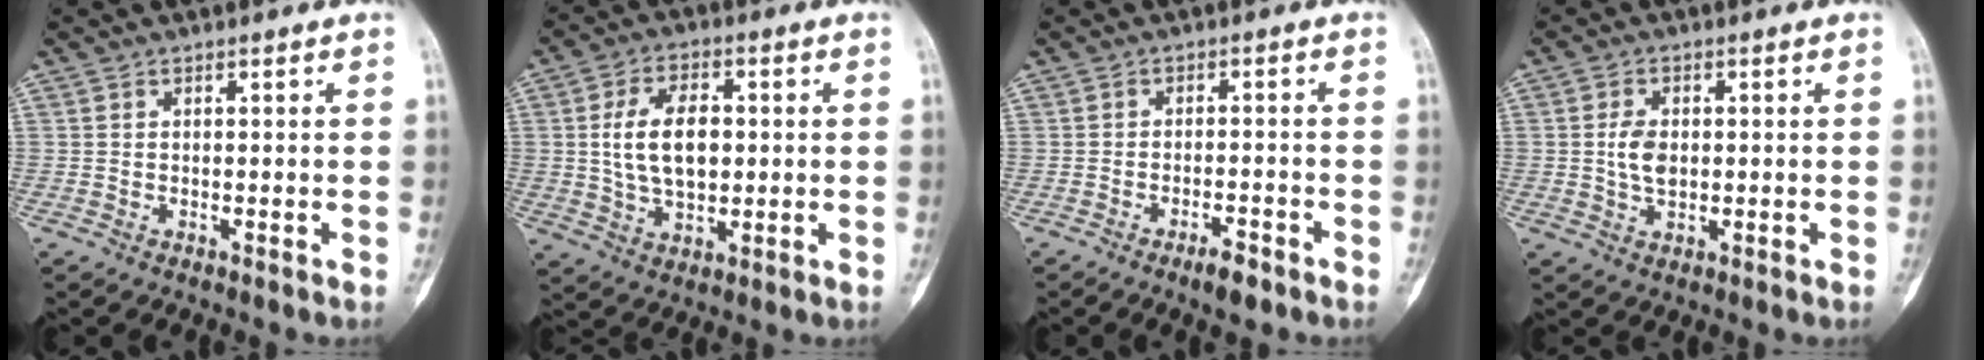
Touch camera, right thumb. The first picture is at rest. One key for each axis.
{"total": 11.2, "fx": 0.9, "fy": 6.7, "fz": 8.9, "tx": -0.141, "ty": 0.001, "tz": 0.021}
{"total": 2.9, "fx": -2.0, "fy": 0.8, "fz": 1.9, "tx": -0.034, "ty": 0.012, "tz": -0.033}
{"total": 4.6, "fx": 0.2, "fy": 2.9, "fz": 3.6, "tx": -0.062, "ty": -0.001, "tz": 0.003}